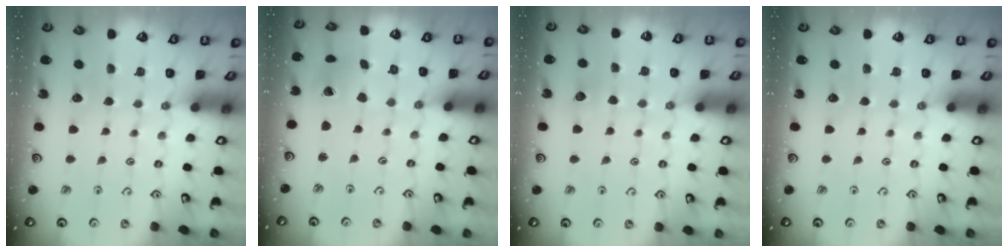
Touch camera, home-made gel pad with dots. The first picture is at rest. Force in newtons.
{"total": 2.1, "press": 2.0, "slide": 0.3}
{"total": 4.8, "press": 4.7, "slide": 0.8}
{"total": 0.0}